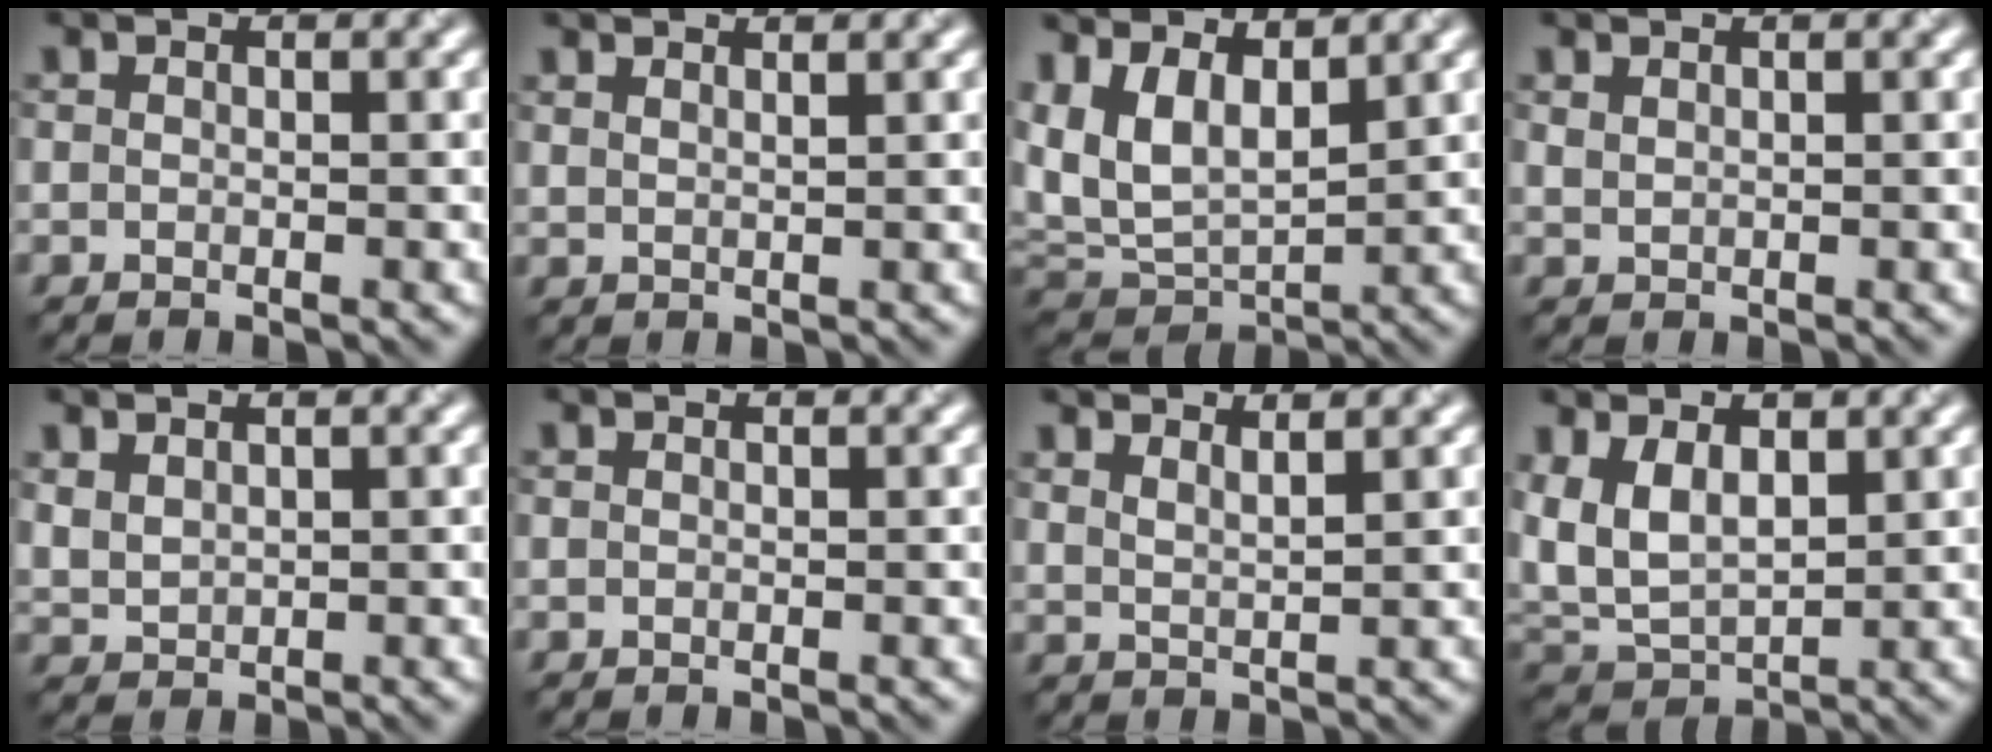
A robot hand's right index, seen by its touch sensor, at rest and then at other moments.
{"total": 1.2, "force": [1.2, 0.1, 0.2], "torque": [-0.005, 0.003, 0.017]}
{"total": 7.3, "force": [2.9, 4.2, 5.2], "torque": [-0.130, -0.001, 0.056]}
{"total": 0.7, "force": [0.6, 0.2, 0.0], "torque": [-0.007, 0.002, 0.016]}
{"total": 1.5, "force": [1.0, 1.0, 0.5], "torque": [-0.018, 0.001, 0.025]}
{"total": 0.0}
{"total": 2.1, "force": [1.9, 0.4, 0.8], "torque": [-0.008, 0.008, 0.028]}
{"total": 5.8, "force": [1.8, 3.5, 4.2], "torque": [-0.102, 0.005, 0.030]}